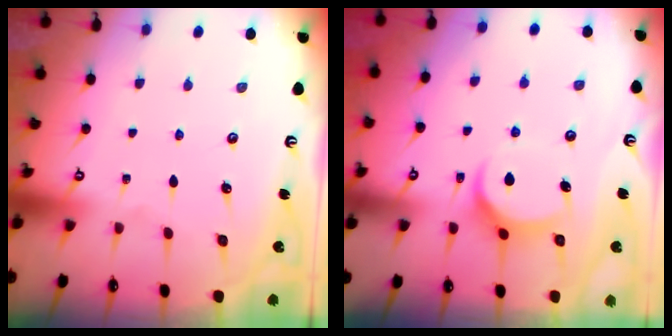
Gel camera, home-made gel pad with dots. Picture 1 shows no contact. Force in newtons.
{"total": 8.9, "press": 8.8, "slide": 0.9}